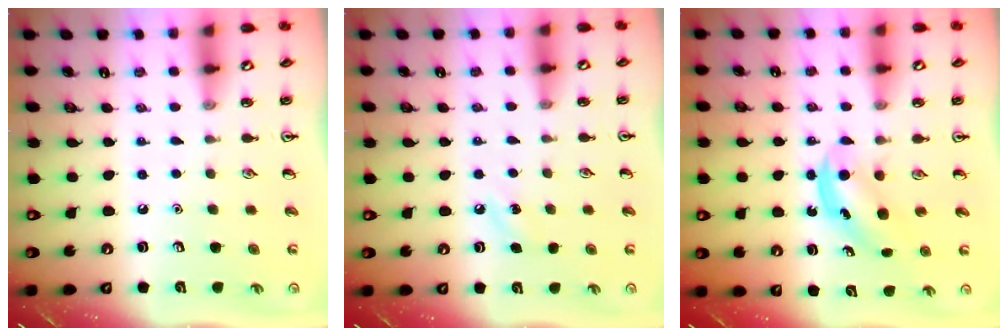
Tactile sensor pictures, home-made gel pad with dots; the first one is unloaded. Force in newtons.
{"total": 5.0, "press": 4.6, "slide": 1.8}
{"total": 5.0, "press": 4.9, "slide": 0.7}